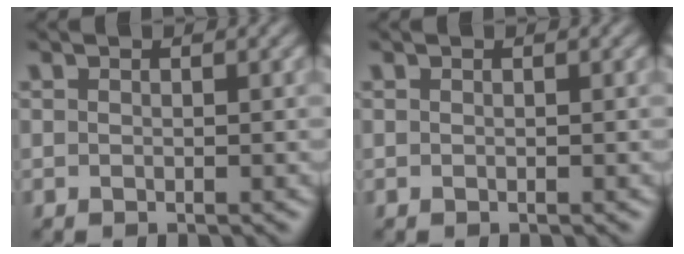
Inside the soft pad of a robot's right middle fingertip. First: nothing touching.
{"total": 0.0}